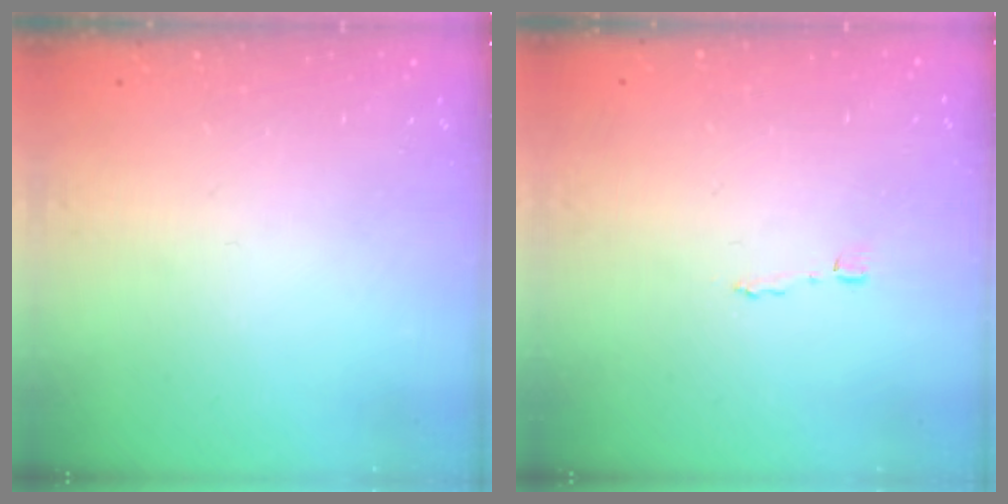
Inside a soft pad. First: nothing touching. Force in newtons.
{"total": 1.2, "press": 1.2, "slide": 0.0}